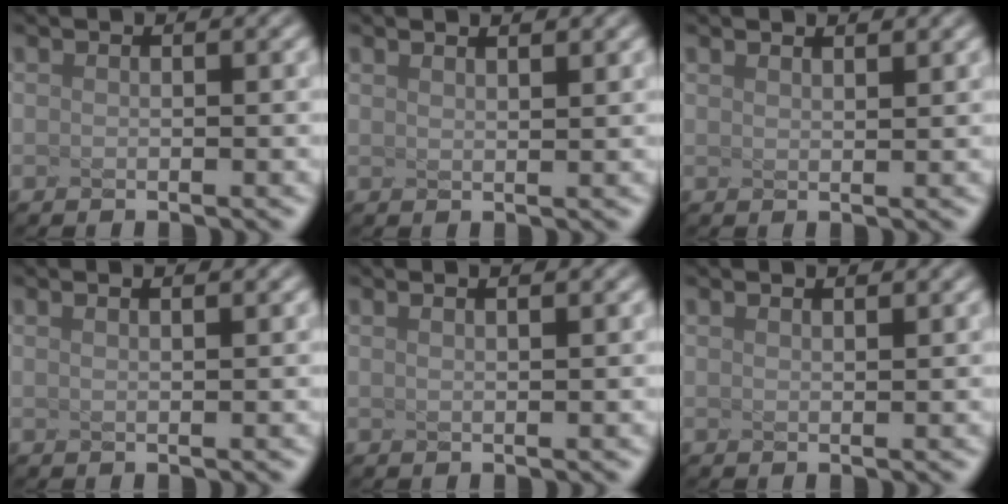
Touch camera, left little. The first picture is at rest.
{"total": 1.7, "force": [1.4, 0.4, 0.8], "torque": [-0.006, 0.021, 0.013]}
{"total": 1.4, "force": [1.3, 0.2, 0.5], "torque": [-0.002, 0.015, 0.014]}
{"total": 1.7, "force": [1.1, 0.6, 1.2], "torque": [-0.010, 0.023, 0.004]}
{"total": 1.8, "force": [1.1, 0.6, 1.3], "torque": [-0.013, 0.025, 0.006]}
{"total": 1.1, "force": [0.9, 0.2, 0.5], "torque": [-0.001, 0.013, 0.007]}